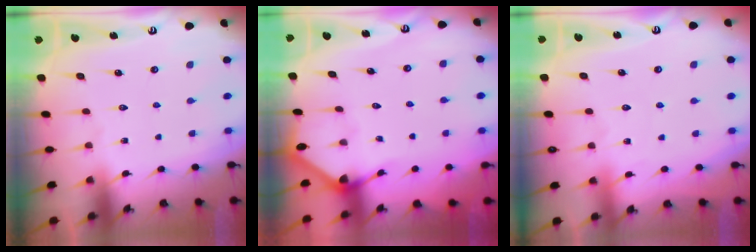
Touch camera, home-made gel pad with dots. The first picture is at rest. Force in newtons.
{"total": 2.2, "press": 2.2, "slide": 0.1}
{"total": 3.8, "press": 3.7, "slide": 0.4}